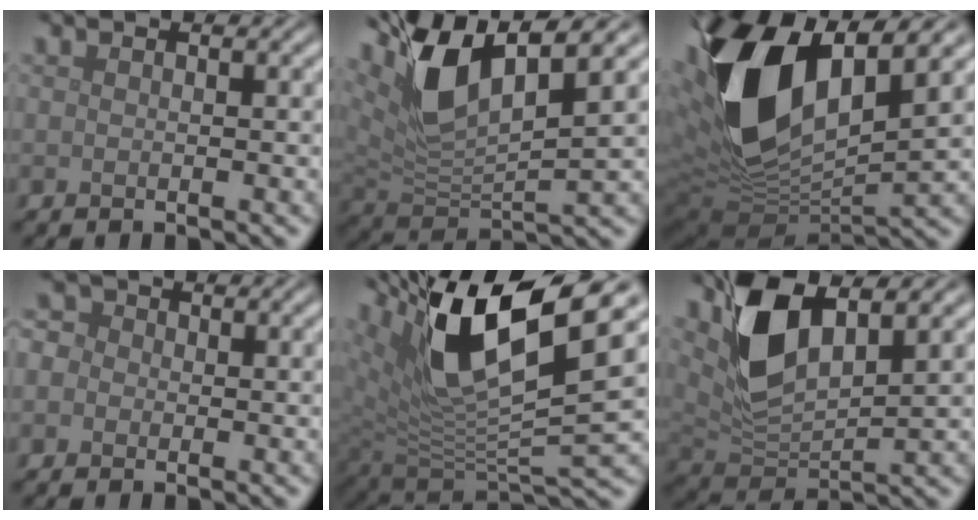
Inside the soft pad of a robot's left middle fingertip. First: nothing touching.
{"total": 8.6, "force": [4.9, 2.7, 6.5], "torque": [-0.139, 0.008, 0.090]}
{"total": 15.1, "force": [4.1, 7.9, 12.2], "torque": [-0.263, 0.001, 0.076]}
{"total": 2.8, "force": [0.3, 2.6, 1.1], "torque": [-0.002, 0.014, -0.024]}
{"total": 12.3, "force": [6.5, 3.7, 9.8], "torque": [-0.182, 0.001, 0.121]}
{"total": 6.6, "force": [3.0, 2.9, 5.1], "torque": [-0.108, -0.004, 0.058]}